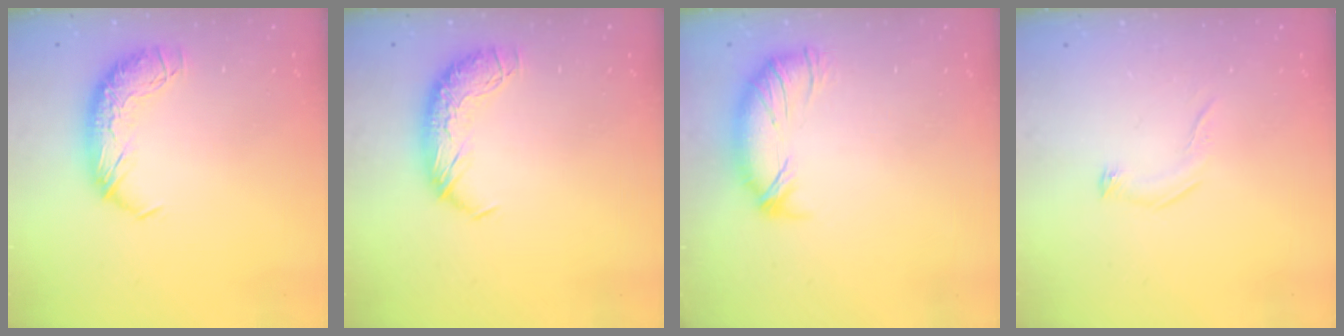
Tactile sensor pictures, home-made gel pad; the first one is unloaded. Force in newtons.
{"total": 0.0}
{"total": 3.6, "press": 3.2, "slide": 1.7}
{"total": 5.7, "press": 5.7, "slide": 0.6}